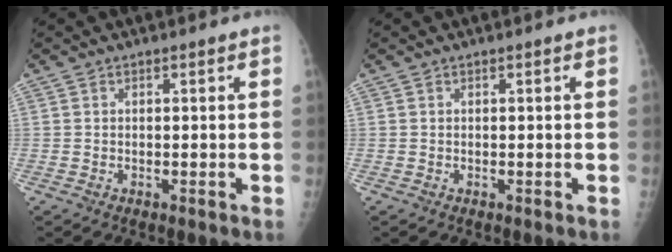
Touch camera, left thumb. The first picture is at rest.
{"total": 0.0}